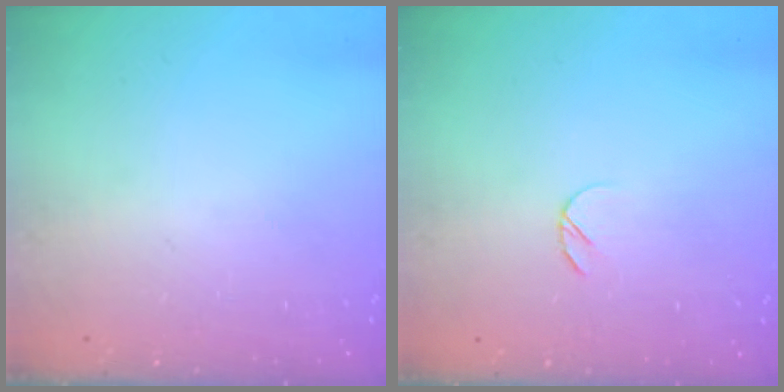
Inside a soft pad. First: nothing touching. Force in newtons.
{"total": 3.2, "press": 3.2, "slide": 0.3}